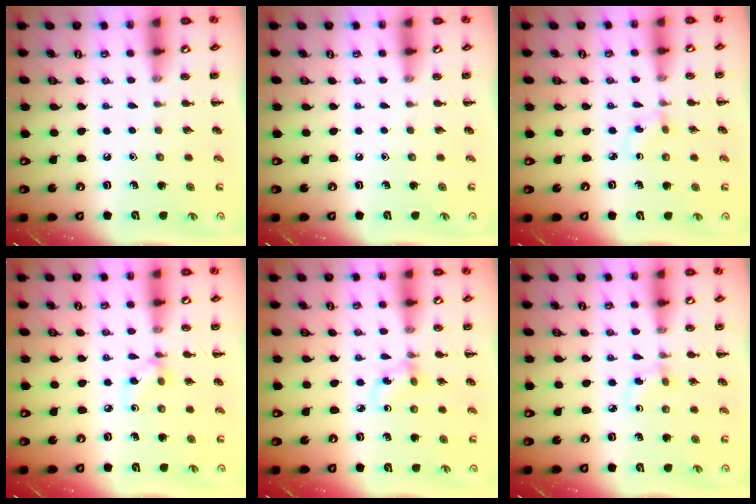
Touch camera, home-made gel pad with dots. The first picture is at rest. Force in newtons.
{"total": 0.0}
{"total": 1.7, "press": 1.5, "slide": 0.9}
{"total": 3.7, "press": 3.5, "slide": 1.1}
{"total": 2.9, "press": 2.7, "slide": 0.9}
{"total": 3.0, "press": 2.8, "slide": 1.2}